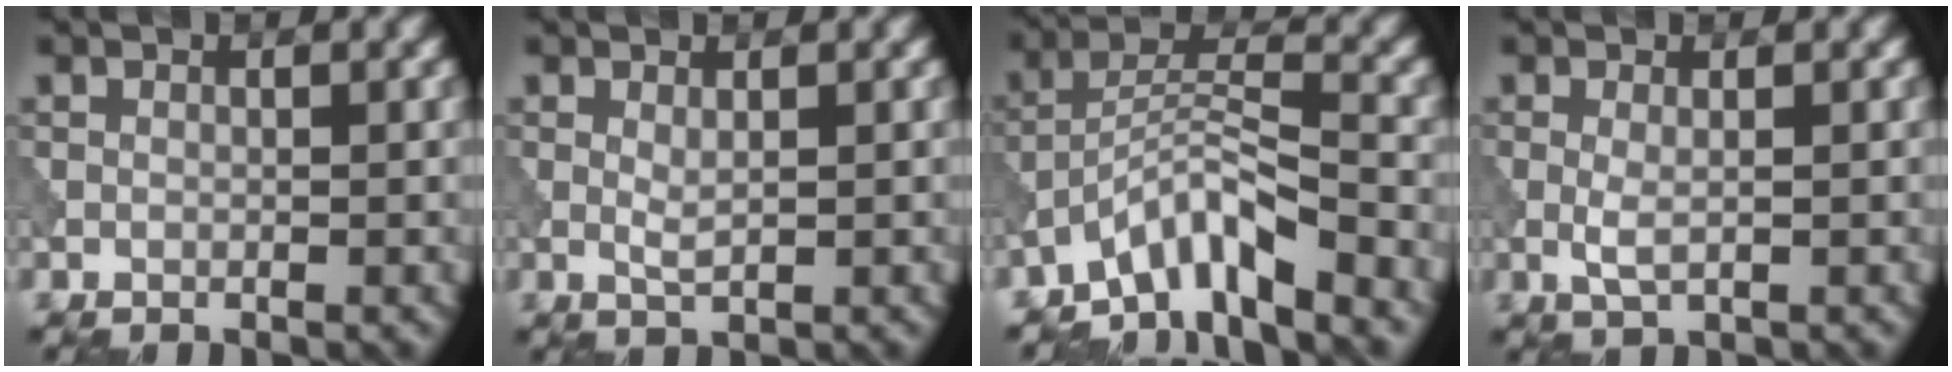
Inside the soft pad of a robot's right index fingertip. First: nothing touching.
{"total": 1.1, "force": [0.3, 0.2, 1.0], "torque": [-0.022, -0.001, 0.006]}
{"total": 5.8, "force": [-4.7, 0.9, 3.3], "torque": [-0.053, 0.009, -0.094]}
{"total": 1.5, "force": [-0.1, 0.4, 1.5], "torque": [-0.034, -0.002, -0.003]}